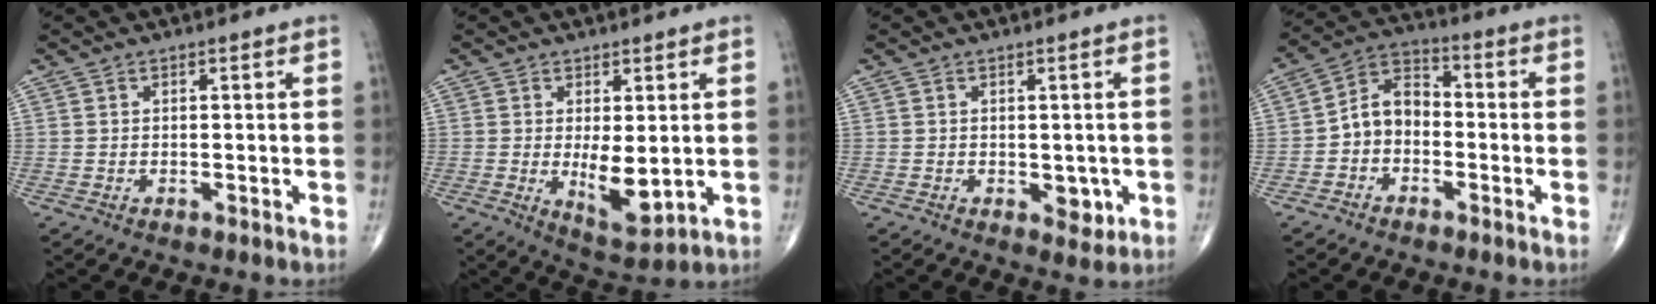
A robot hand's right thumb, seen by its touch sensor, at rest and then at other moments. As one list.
[{"total": 7.4, "force": [-0.3, 3.1, 6.8], "torque": [-0.094, -0.021, 0.007]}, {"total": 3.4, "force": [-0.7, 2.2, 2.6], "torque": [-0.009, -0.002, -0.005]}, {"total": 7.5, "force": [-1.7, 5.6, 4.8], "torque": [-0.063, 0.037, -0.049]}]